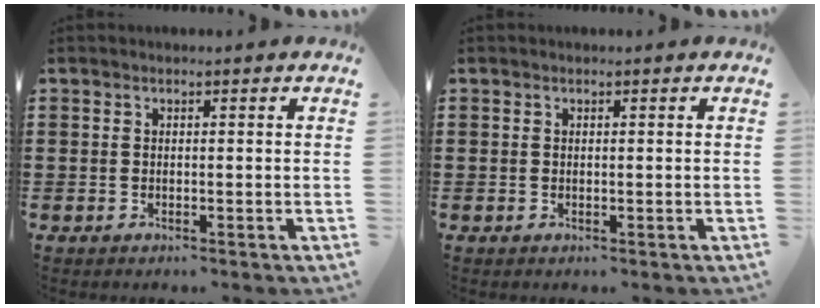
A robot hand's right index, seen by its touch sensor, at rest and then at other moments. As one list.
[{"total": 0.0}]